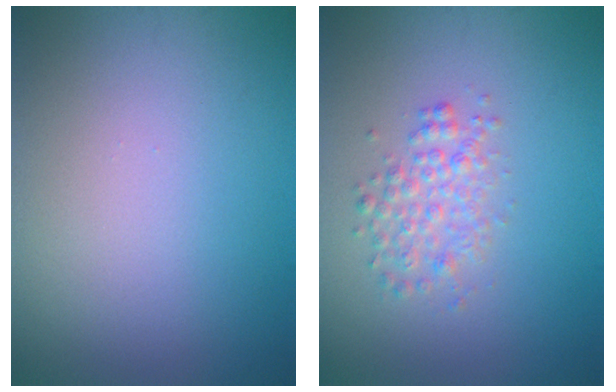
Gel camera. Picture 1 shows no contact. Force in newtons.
{"total": 2.5, "press": 2.5, "slide": 0.1}